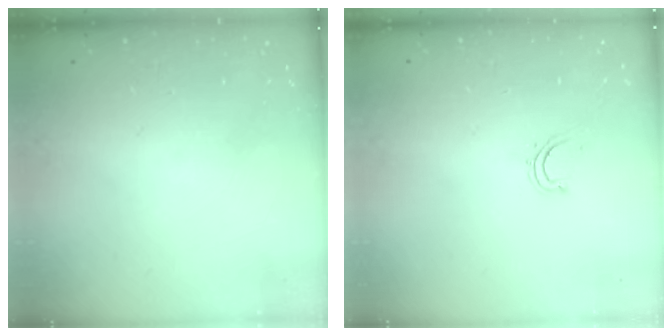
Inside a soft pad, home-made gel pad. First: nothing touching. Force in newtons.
{"total": 4.0, "press": 3.8, "slide": 1.1}